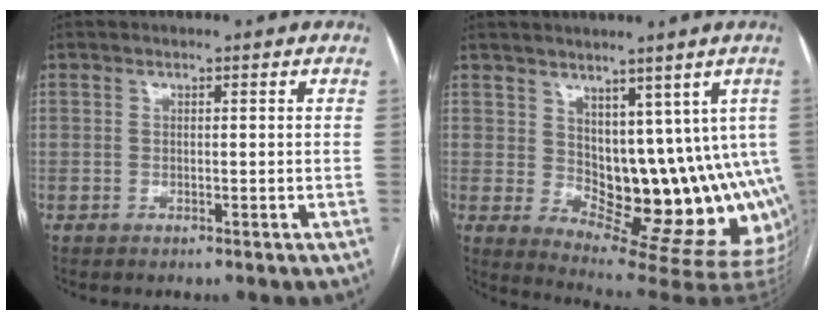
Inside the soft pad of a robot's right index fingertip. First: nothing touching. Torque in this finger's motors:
{"motor_torque": [0.88, 0.06, 0.39, 0.06]}